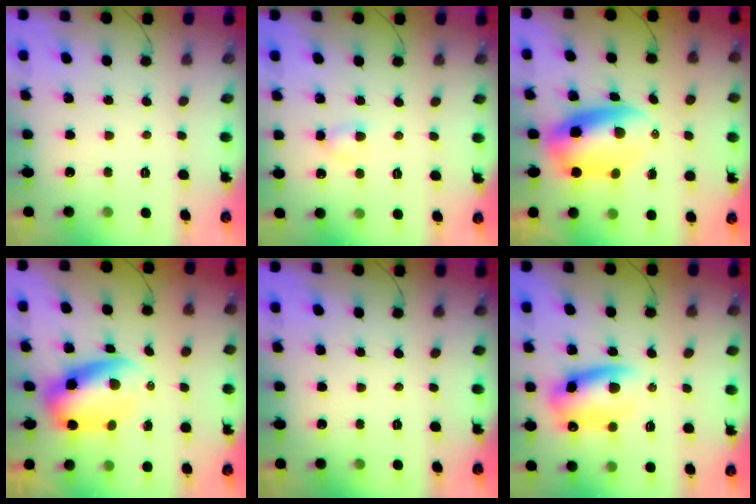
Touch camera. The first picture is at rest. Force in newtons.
{"total": 3.6, "press": 3.4, "slide": 1.1}
{"total": 8.8, "press": 8.4, "slide": 2.5}
{"total": 7.7, "press": 7.4, "slide": 2.0}
{"total": 0.0}
{"total": 11.5, "press": 11.3, "slide": 2.5}